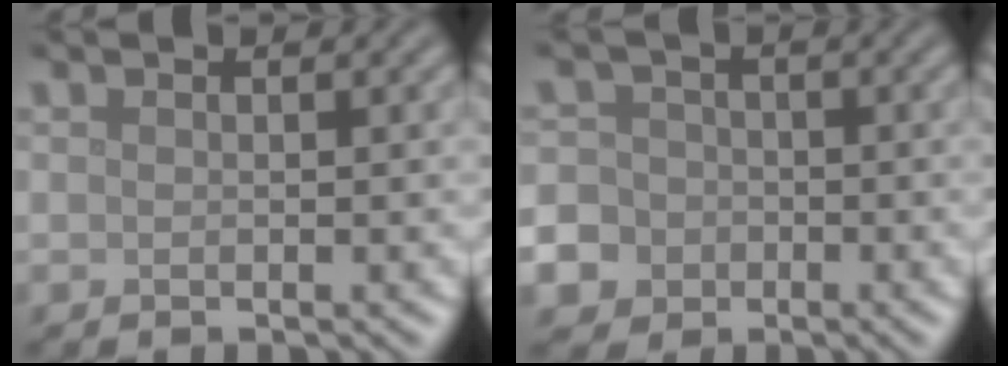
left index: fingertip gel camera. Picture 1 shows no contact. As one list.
[{"total": 10.5, "force": [-4.7, 9.1, 2.4], "torque": [-0.066, -0.027, -0.117]}]